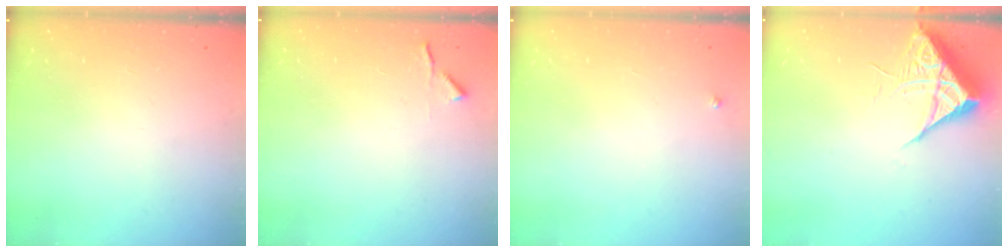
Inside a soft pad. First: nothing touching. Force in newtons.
{"total": 4.2, "press": 4.1, "slide": 0.6}
{"total": 2.7, "press": 2.7, "slide": 0.3}
{"total": 6.9, "press": 6.9, "slide": 0.4}